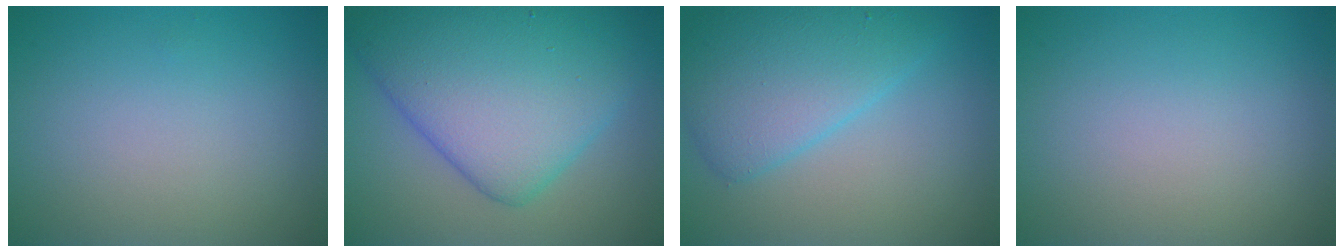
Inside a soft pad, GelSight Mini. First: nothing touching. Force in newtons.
{"total": 10.7, "press": 10.7, "slide": 0.2}
{"total": 5.6, "press": 5.6, "slide": 0.1}
{"total": 0.0}